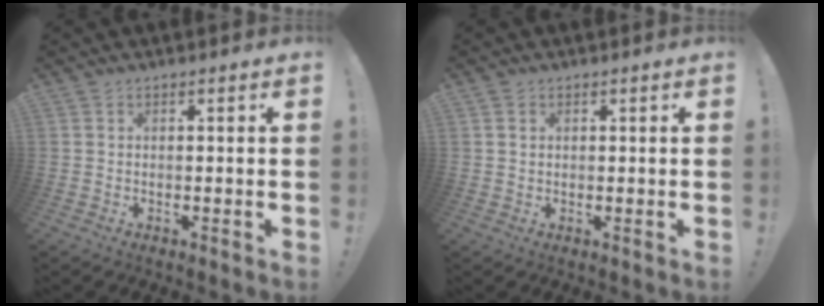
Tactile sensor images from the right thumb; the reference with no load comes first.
{"total": 1.1, "force": [0.3, 1.0, 0.2], "torque": [0.002, 0.001, 0.004]}